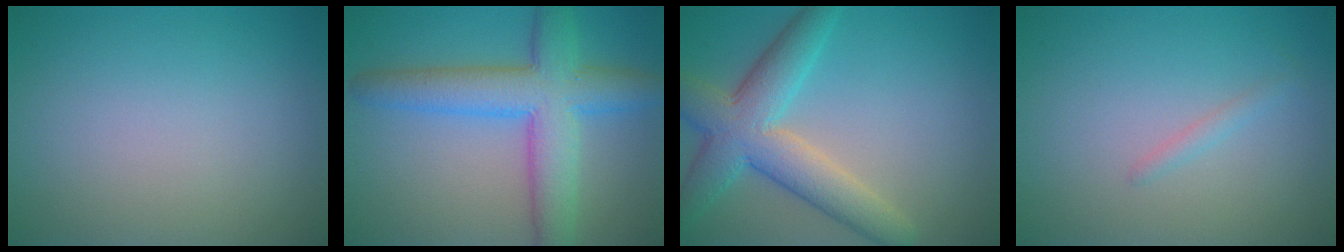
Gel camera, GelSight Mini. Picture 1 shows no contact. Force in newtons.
{"total": 7.6, "press": 7.6, "slide": 0.3}
{"total": 6.7, "press": 6.7, "slide": 0.2}
{"total": 0.8, "press": 0.8, "slide": 0.1}